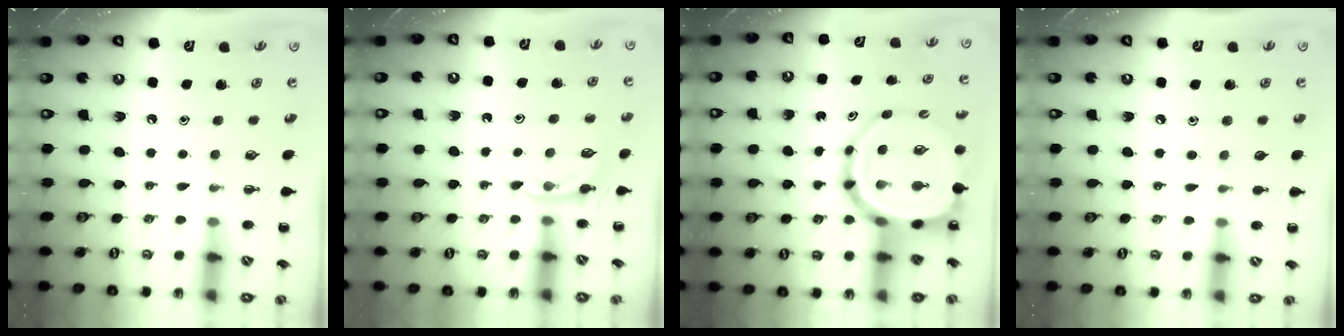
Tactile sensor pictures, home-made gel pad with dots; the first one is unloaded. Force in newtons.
{"total": 4.7, "press": 4.5, "slide": 1.5}
{"total": 14.7, "press": 14.1, "slide": 4.0}
{"total": 2.5, "press": 2.3, "slide": 1.0}